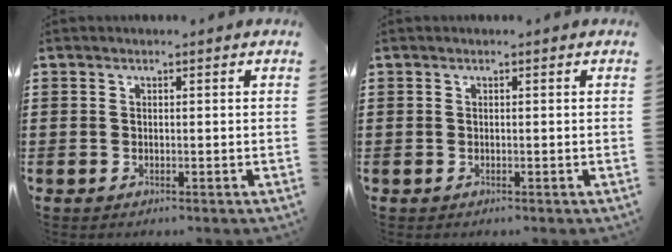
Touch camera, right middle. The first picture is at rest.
{"total": 0.0}